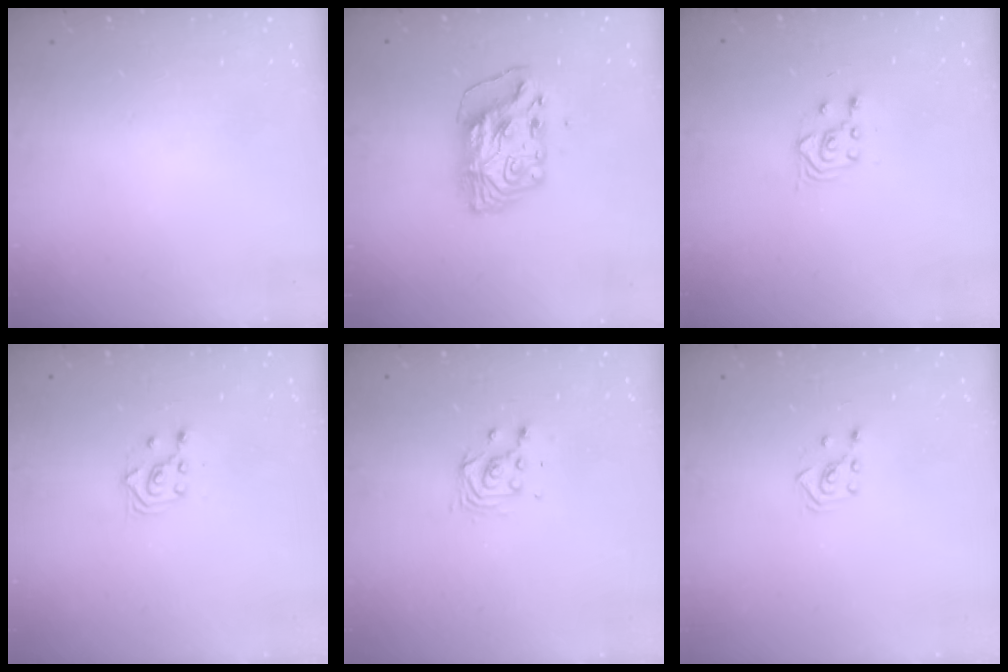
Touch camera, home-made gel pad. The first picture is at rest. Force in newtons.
{"total": 11.3, "press": 11.3, "slide": 1.1}
{"total": 3.0, "press": 2.6, "slide": 1.3}
{"total": 3.2, "press": 3.1, "slide": 0.9}
{"total": 4.0, "press": 4.0, "slide": 0.1}
{"total": 2.3, "press": 2.2, "slide": 0.7}